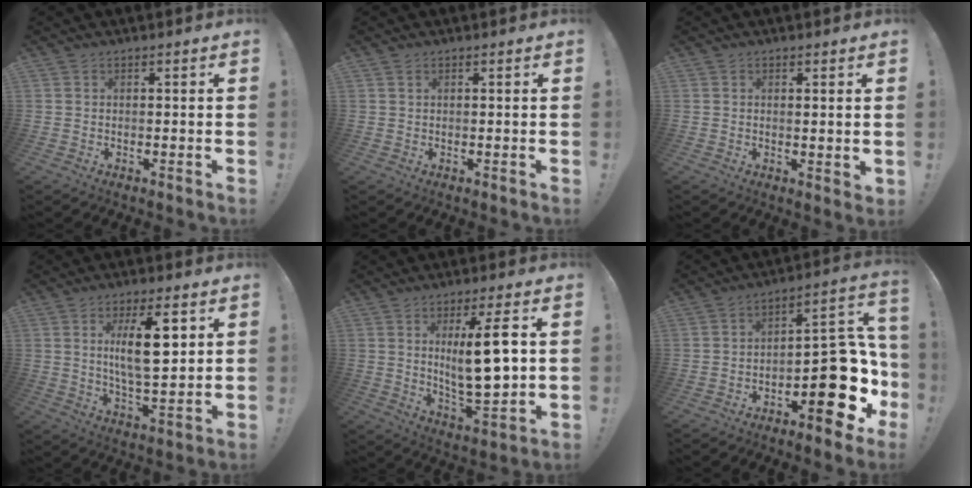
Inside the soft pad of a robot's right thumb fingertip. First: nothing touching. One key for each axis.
{"total": 0.6, "fx": 0.4, "fy": 0.2, "fz": 0.4, "tx": -0.001, "ty": -0.003, "tz": 0.006}
{"total": 2.0, "fx": 1.3, "fy": 0.6, "fz": 1.3, "tx": -0.014, "ty": -0.005, "tz": 0.022}
{"total": 13.8, "fx": 4.0, "fy": 3.9, "fz": 12.6, "tx": -0.216, "ty": -0.010, "tz": 0.057}
{"total": 14.7, "fx": 3.0, "fy": 3.4, "fz": 14.0, "tx": -0.224, "ty": -0.018, "tz": 0.038}
{"total": 18.7, "fx": -7.5, "fy": 8.9, "fz": 14.6, "tx": -0.153, "ty": 0.048, "tz": -0.104}